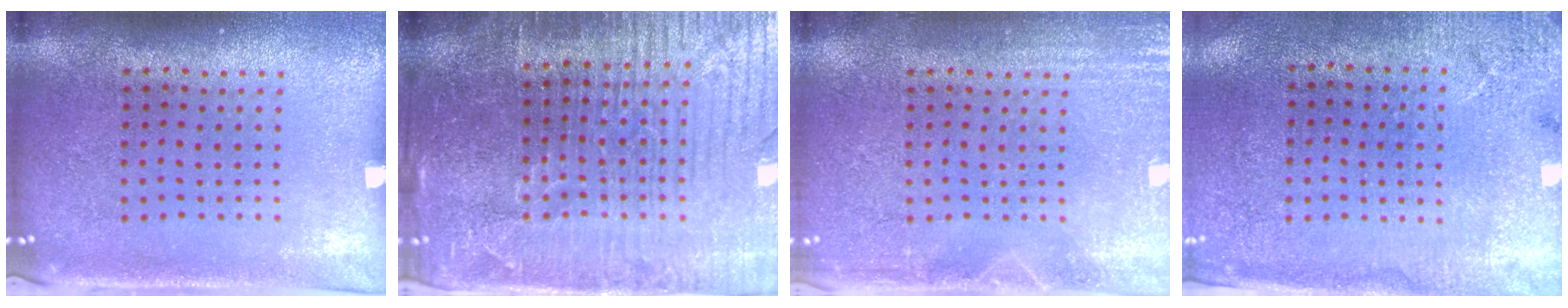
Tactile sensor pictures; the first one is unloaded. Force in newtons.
{"total": 5.3, "press": 4.9, "slide": 2.2}
{"total": 2.7, "press": 2.7, "slide": 0.3}
{"total": 2.7, "press": 2.2, "slide": 1.5}